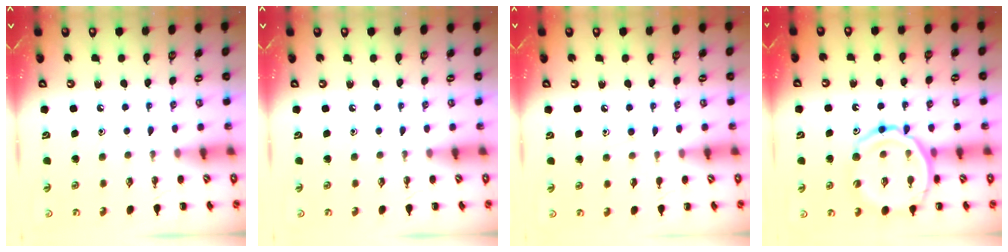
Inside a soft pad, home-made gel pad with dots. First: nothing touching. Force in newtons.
{"total": 0.0}
{"total": 6.3, "press": 5.9, "slide": 2.3}
{"total": 16.0, "press": 15.7, "slide": 3.2}